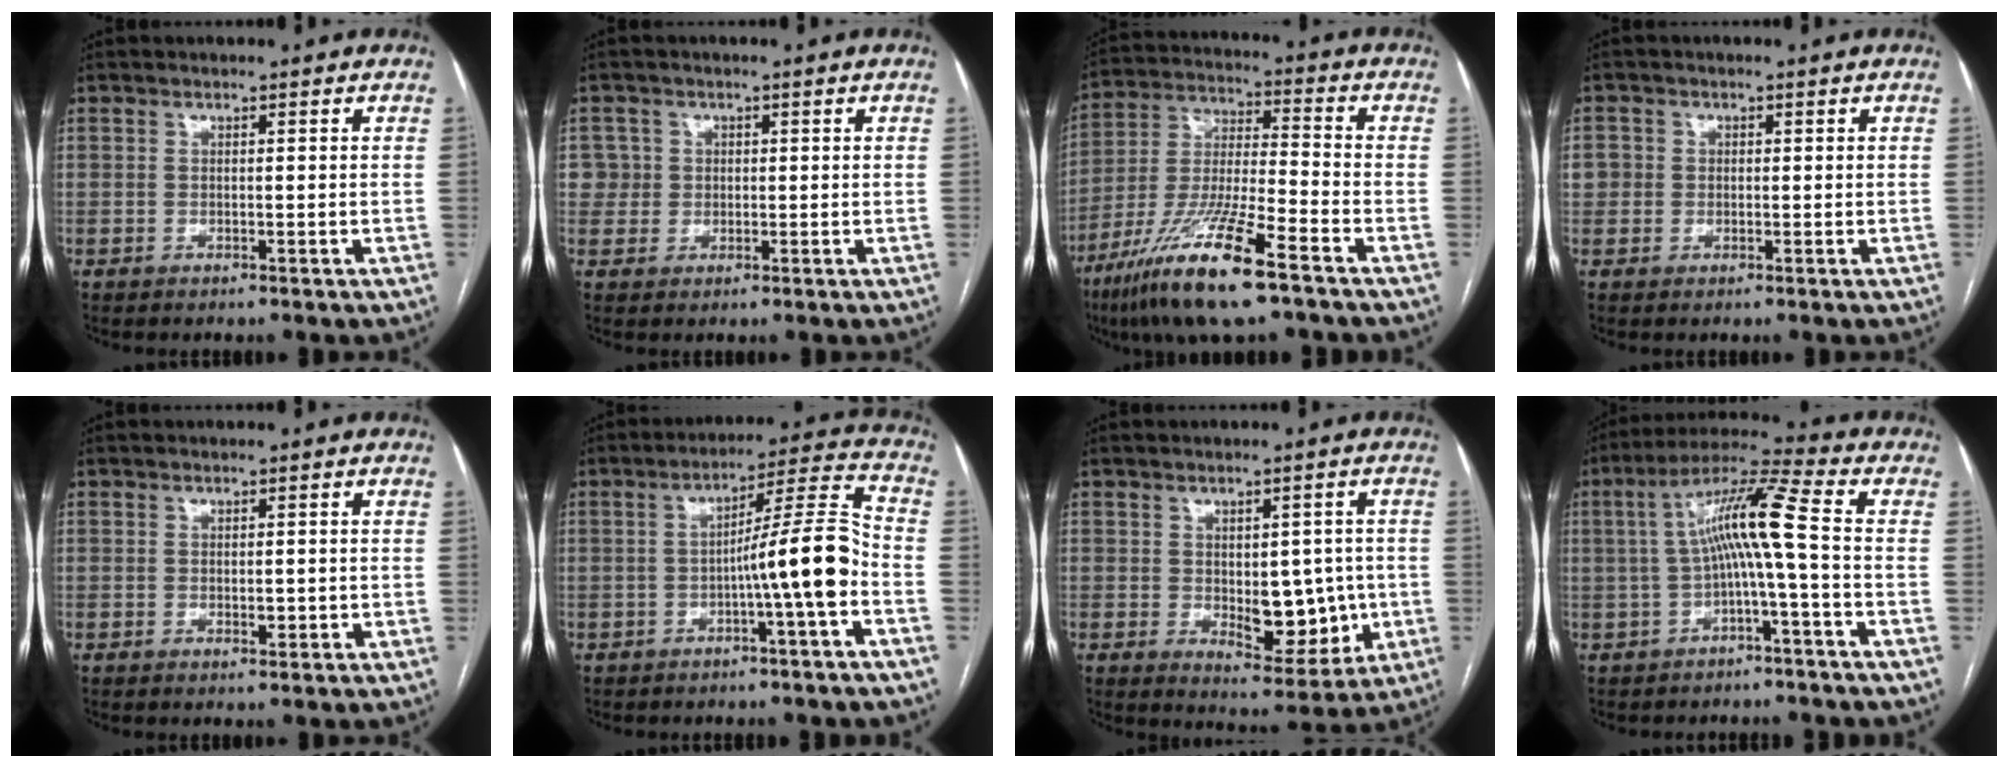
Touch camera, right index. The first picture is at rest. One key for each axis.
{"total": 3.2, "fx": 0.7, "fy": 3.1, "fz": -0.4, "tx": 0.027, "ty": 0.010, "tz": 0.008}
{"total": 16.8, "fx": -10.2, "fy": 1.4, "fz": 13.2, "tx": -0.284, "ty": -0.041, "tz": -0.191}
{"total": 3.1, "fx": 0.2, "fy": 3.1, "fz": 0.6, "tx": -0.006, "ty": 0.012, "tz": 0.006}
{"total": 1.2, "fx": -0.2, "fy": 0.7, "fz": 0.9, "tx": -0.014, "ty": -0.001, "tz": 0.000}
{"total": 10.2, "fx": -3.0, "fy": -0.7, "fz": 9.7, "tx": -0.148, "ty": 0.022, "tz": -0.048}
{"total": 8.9, "fx": -0.9, "fy": 4.7, "fz": 7.6, "tx": -0.090, "ty": 0.005, "tz": 0.002}
{"total": 9.5, "fx": -0.7, "fy": -0.6, "fz": 9.5, "tx": -0.169, "ty": 0.034, "tz": -0.011}